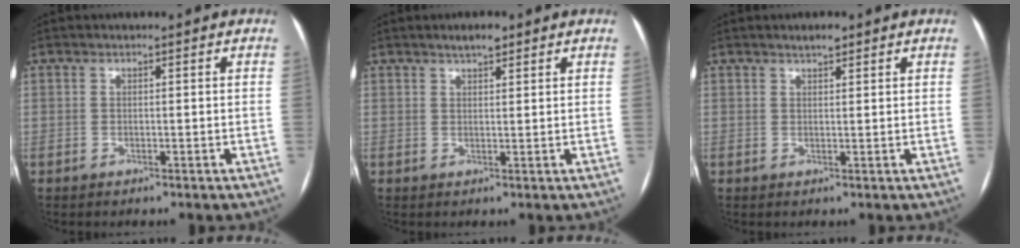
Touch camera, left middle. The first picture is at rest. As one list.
[{"total": 2.5, "force": [1.9, 0.7, 1.4], "torque": [-0.026, 0.008, 0.031]}, {"total": 1.8, "force": [1.4, 0.5, 1.0], "torque": [-0.020, 0.005, 0.025]}]